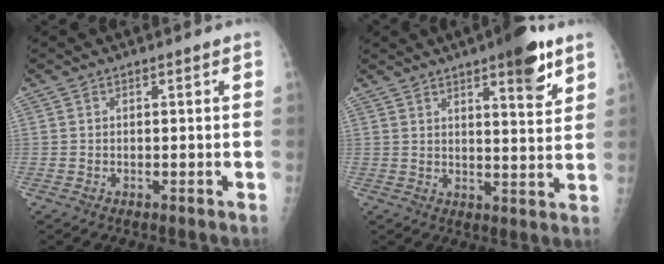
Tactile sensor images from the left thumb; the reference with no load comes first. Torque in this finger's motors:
{"motor_torque": [1.06, 0.88, 0.92, -0.45, 0.02]}